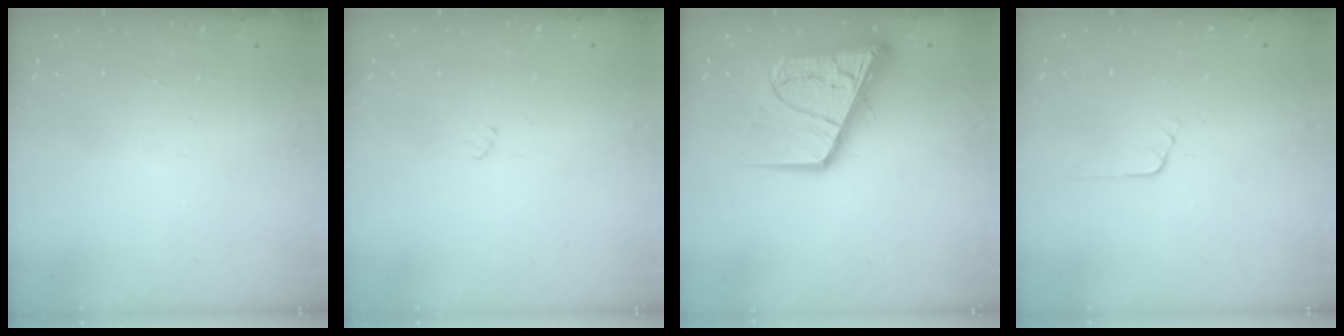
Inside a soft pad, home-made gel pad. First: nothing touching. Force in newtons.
{"total": 4.1, "press": 4.0, "slide": 0.5}
{"total": 16.3, "press": 16.2, "slide": 1.3}
{"total": 3.3, "press": 3.3, "slide": 0.3}